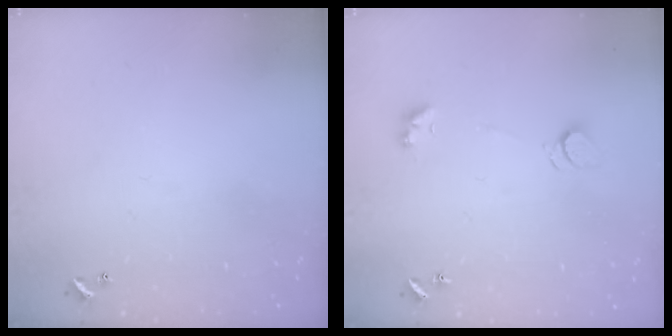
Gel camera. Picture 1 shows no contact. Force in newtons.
{"total": 2.2, "press": 2.2, "slide": 0.4}